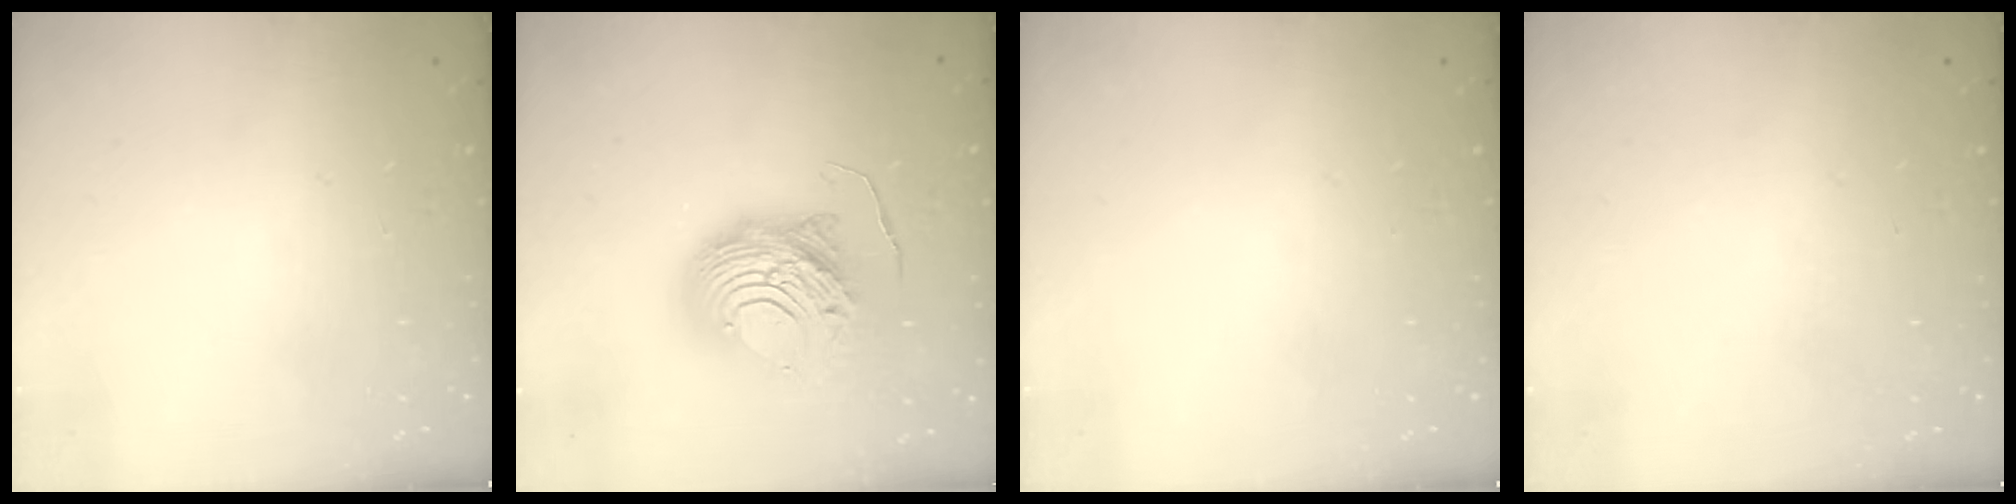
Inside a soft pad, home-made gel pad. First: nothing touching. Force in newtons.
{"total": 12.6, "press": 12.6, "slide": 1.3}
{"total": 0.0}
{"total": 0.0}